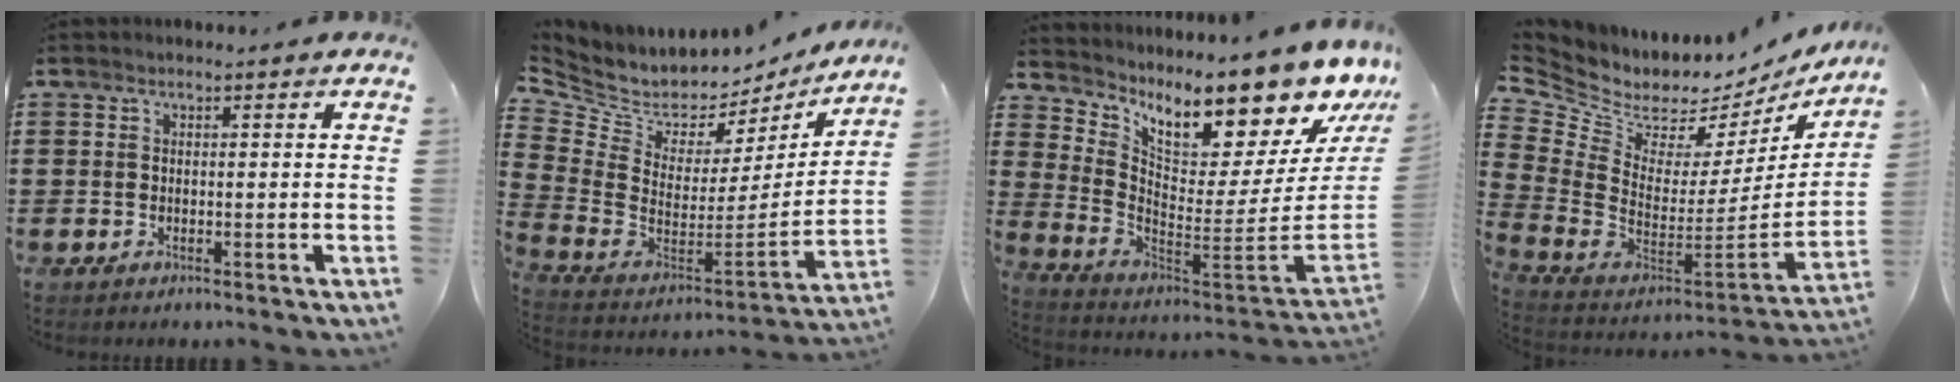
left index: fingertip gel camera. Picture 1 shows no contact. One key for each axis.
{"total": 5.5, "fx": 4.1, "fy": 3.5, "fz": 1.0, "tx": -0.063, "ty": -0.048, "tz": 0.070}
{"total": 11.5, "fx": 9.1, "fy": 2.4, "fz": 6.7, "tx": -0.128, "ty": -0.087, "tz": 0.145}
{"total": 5.0, "fx": 3.9, "fy": 2.9, "fz": 1.4, "tx": -0.069, "ty": -0.054, "tz": 0.062}